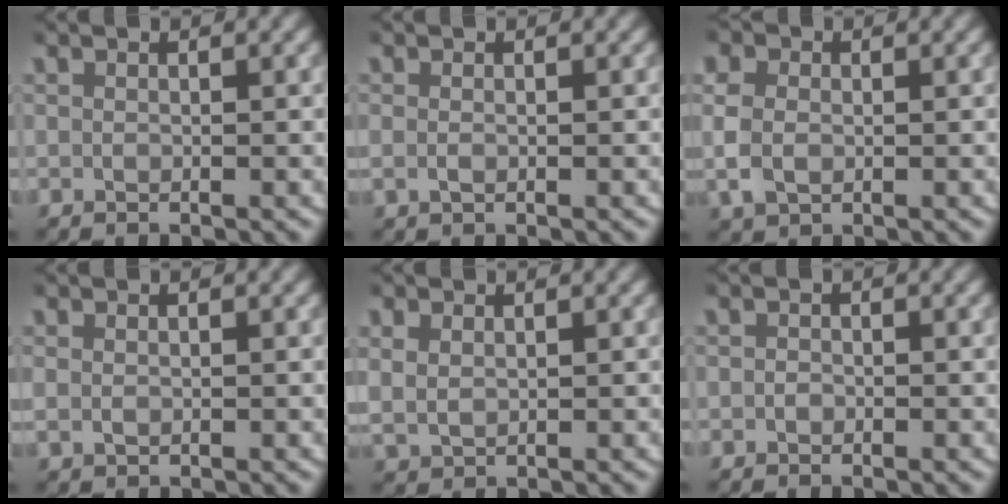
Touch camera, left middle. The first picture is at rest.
{"total": 0.7, "force": [0.0, 0.4, 0.6], "torque": [-0.017, -0.003, 0.004]}
{"total": 4.2, "force": [0.2, 3.6, 2.3], "torque": [-0.071, -0.006, 0.006]}
{"total": 0.8, "force": [0.3, 0.5, 0.5], "torque": [-0.014, -0.001, 0.009]}
{"total": 2.5, "force": [0.9, 2.0, 1.1], "torque": [-0.041, -0.007, 0.025]}
{"total": 0.6, "force": [-0.4, 0.4, 0.1], "torque": [-0.003, -0.003, -0.006]}